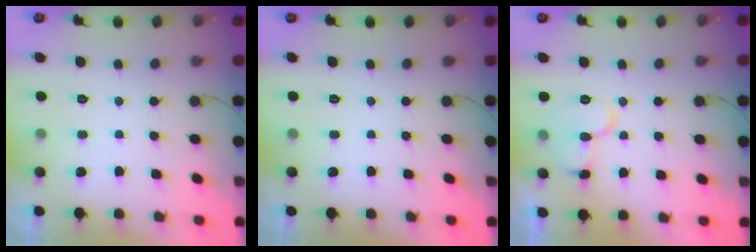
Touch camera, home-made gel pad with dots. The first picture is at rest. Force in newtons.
{"total": 0.0}
{"total": 10.9, "press": 10.8, "slide": 1.2}